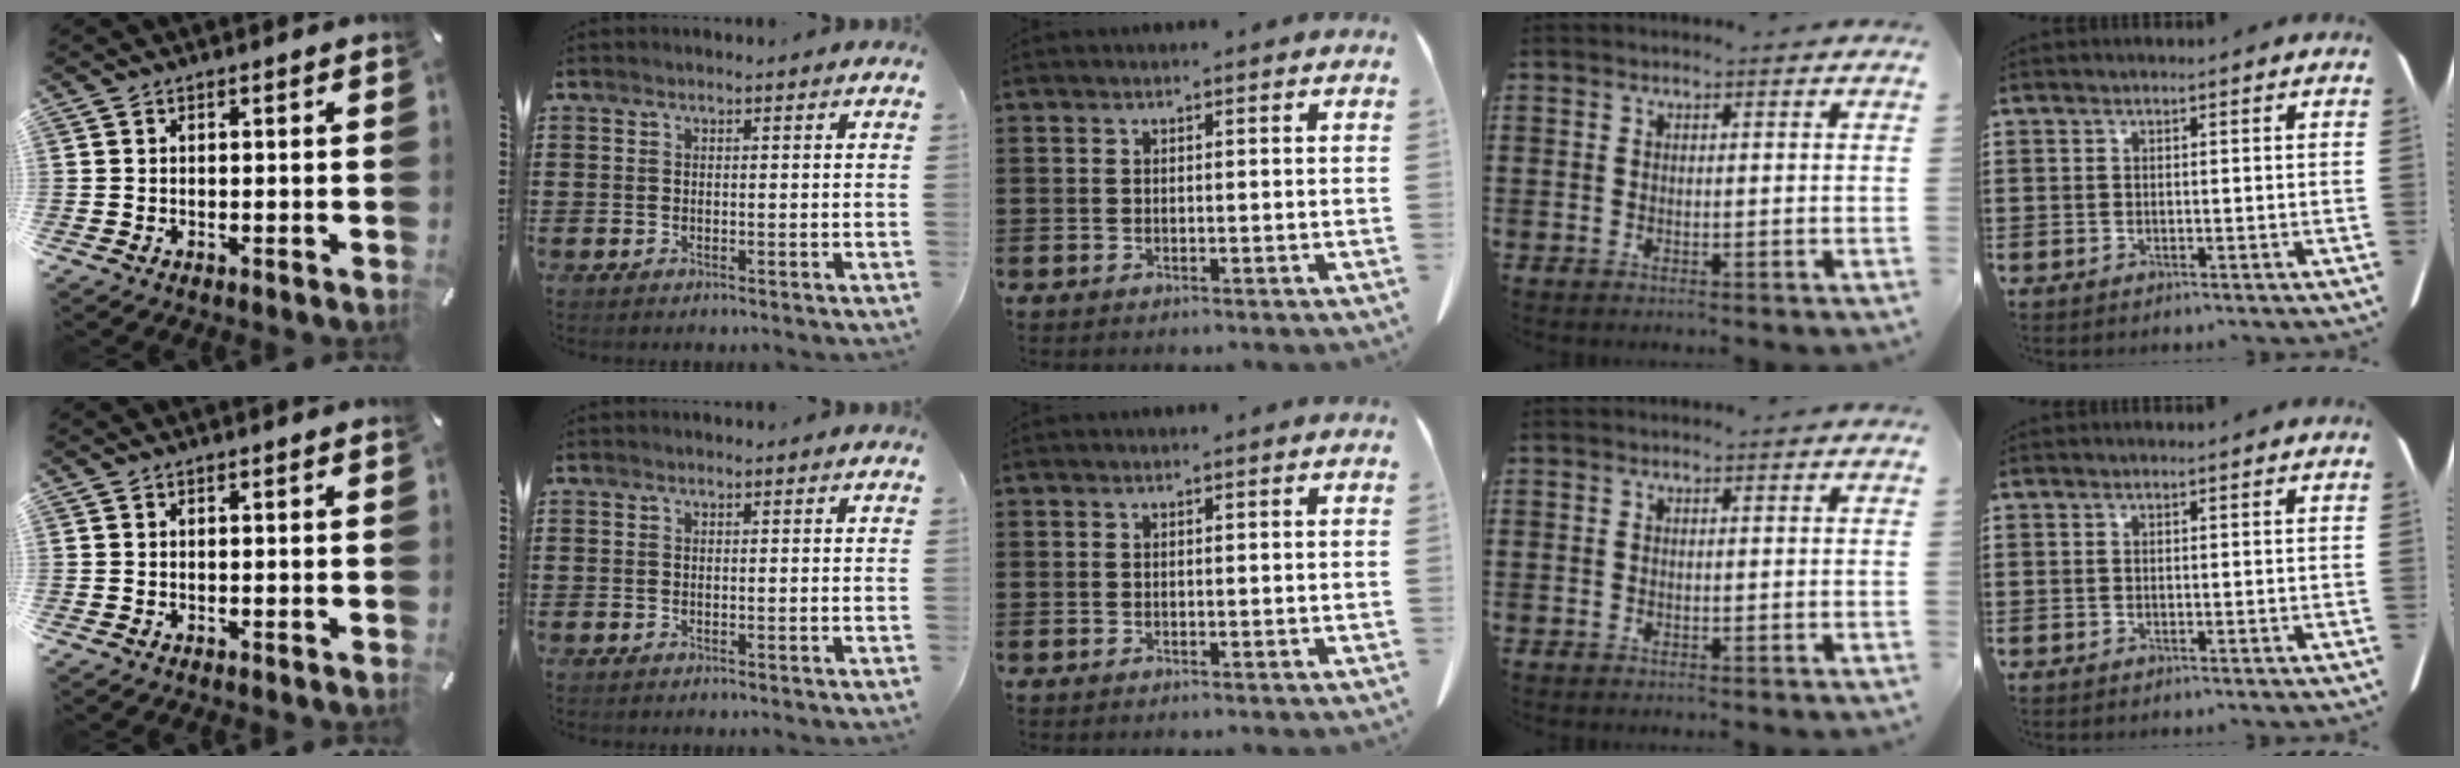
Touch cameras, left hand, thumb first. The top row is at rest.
{}